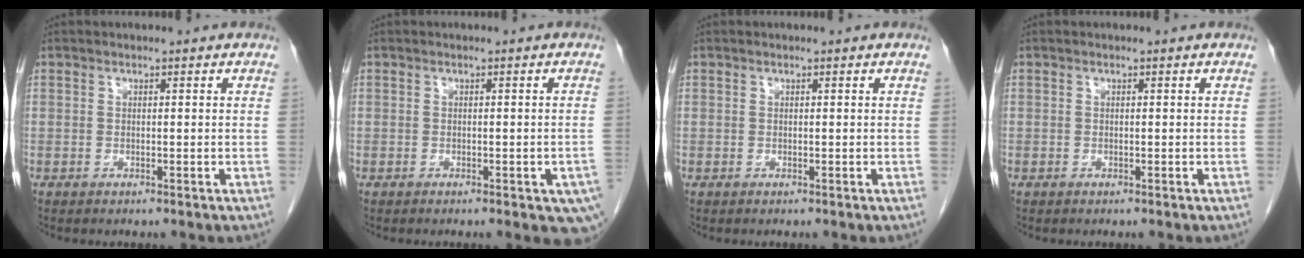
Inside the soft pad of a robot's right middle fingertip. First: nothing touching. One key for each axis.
{"total": 6.1, "fx": -3.7, "fy": 1.8, "fz": 4.5, "tx": -0.032, "ty": -0.009, "tz": -0.049}
{"total": 0.0}
{"total": 0.0}